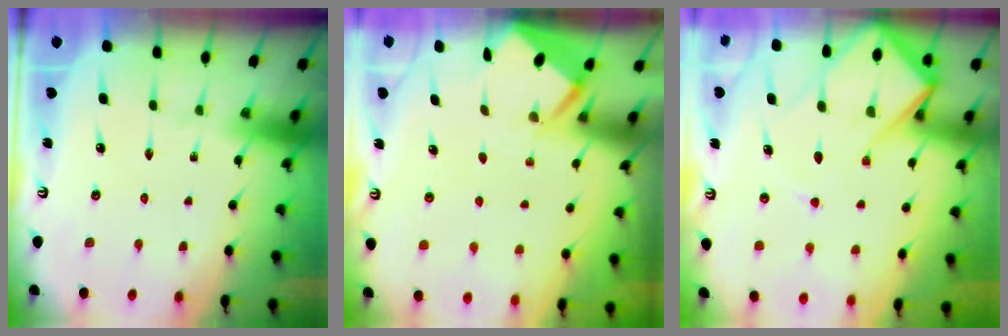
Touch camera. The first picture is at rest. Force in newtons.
{"total": 2.8, "press": 2.8, "slide": 0.2}
{"total": 13.3, "press": 13.2, "slide": 1.4}